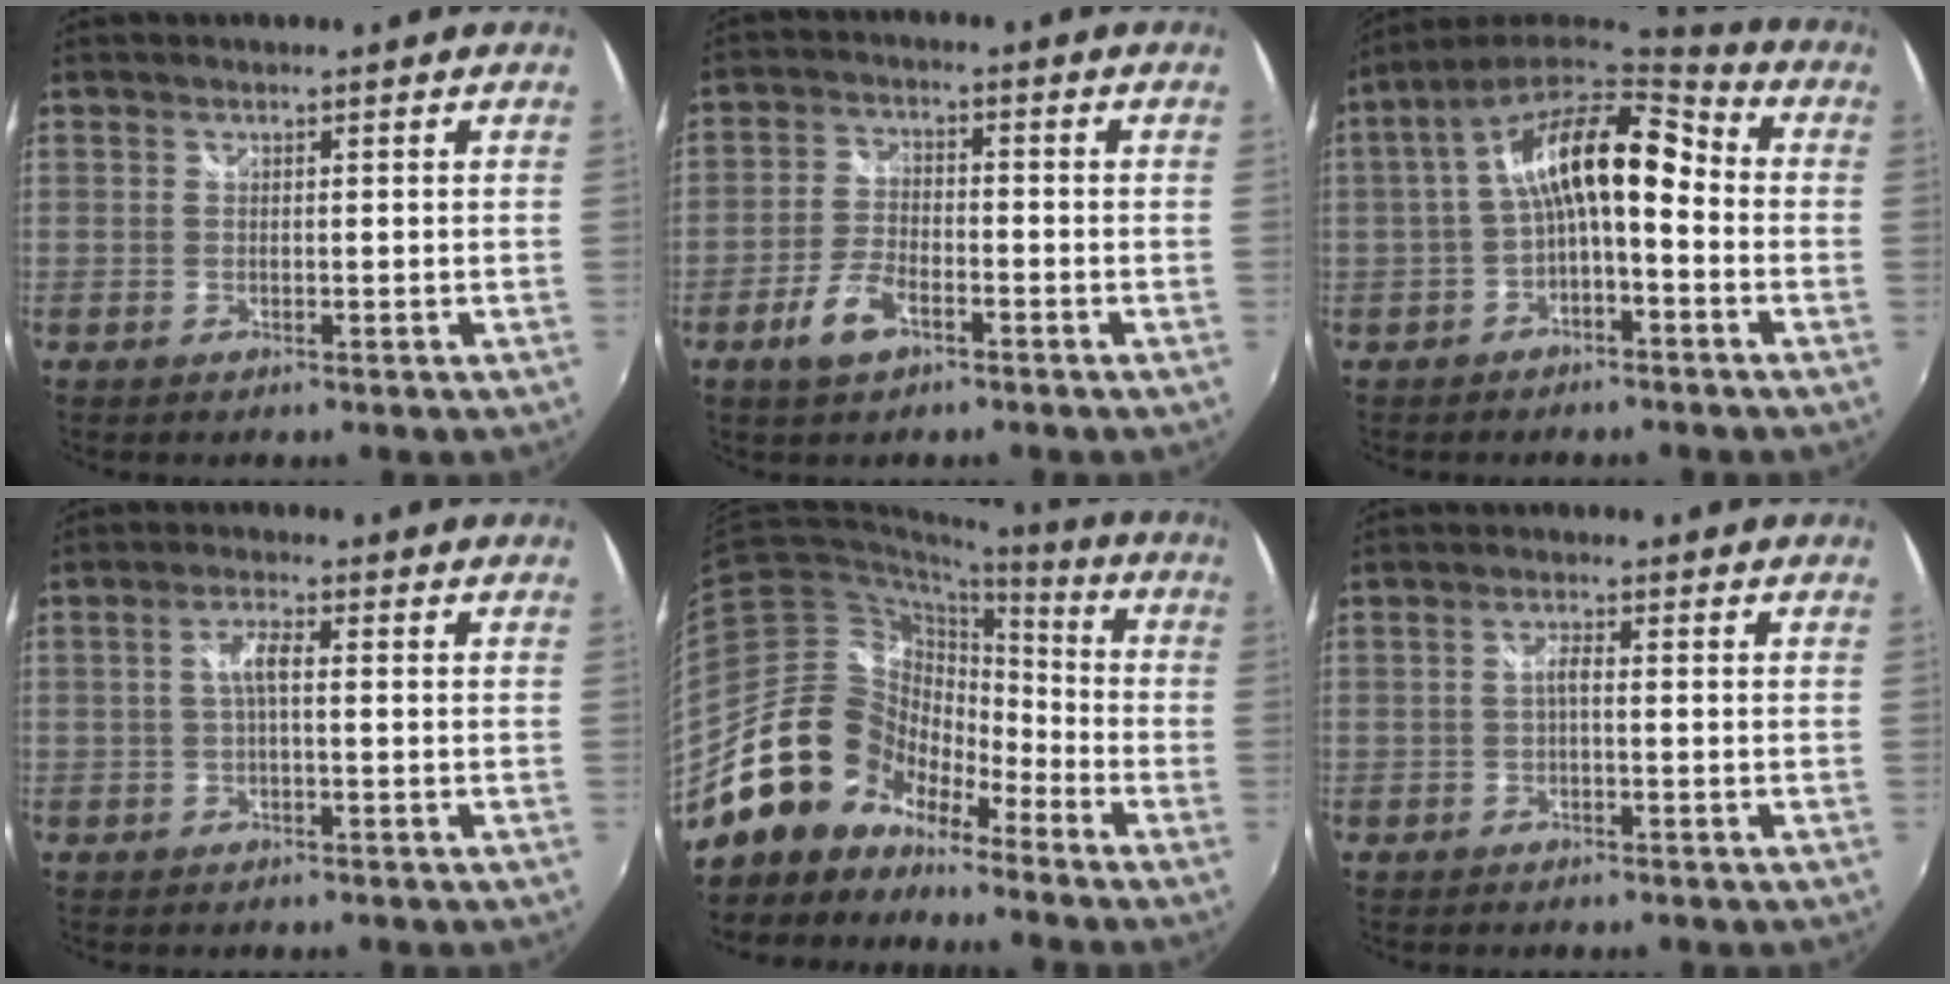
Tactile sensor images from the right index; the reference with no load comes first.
{"total": 6.7, "force": [-3.9, 3.1, 4.5], "torque": [-0.102, -0.001, -0.072]}
{"total": 14.3, "force": [-0.6, 6.0, 12.9], "torque": [-0.240, 0.026, -0.018]}
{"total": 3.0, "force": [-0.2, 0.6, 2.9], "torque": [-0.058, 0.007, -0.003]}
{"total": 16.8, "force": [-12.1, 10.5, 5.2], "torque": [-0.111, 0.032, -0.221]}
{"total": 1.6, "force": [-0.5, 0.4, 1.5], "torque": [-0.030, 0.004, -0.011]}